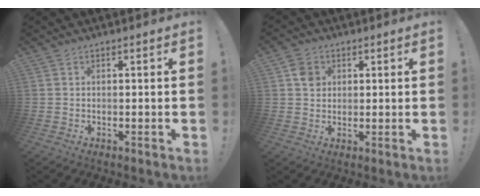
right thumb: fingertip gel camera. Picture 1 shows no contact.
{"total": 4.9, "force": [1.4, 4.3, 1.9], "torque": [-0.019, 0.001, 0.028]}